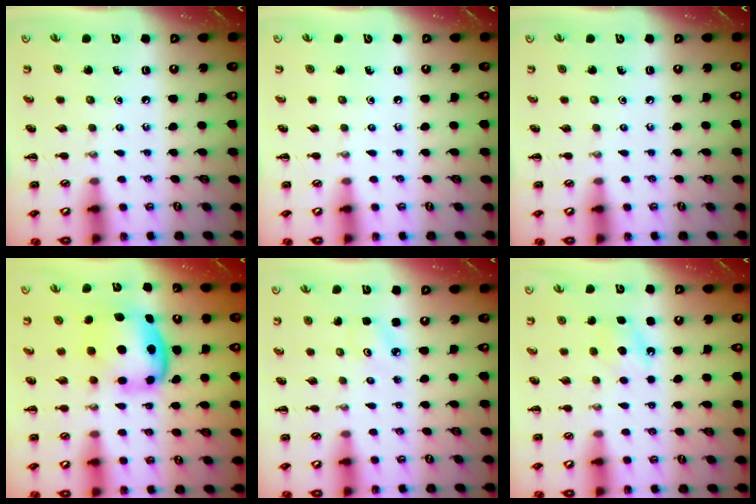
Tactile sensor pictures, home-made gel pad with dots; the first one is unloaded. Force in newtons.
{"total": 0.0}
{"total": 0.0}
{"total": 6.6, "press": 6.5, "slide": 1.1}
{"total": 2.4, "press": 2.3, "slide": 0.6}
{"total": 6.0, "press": 5.8, "slide": 1.7}